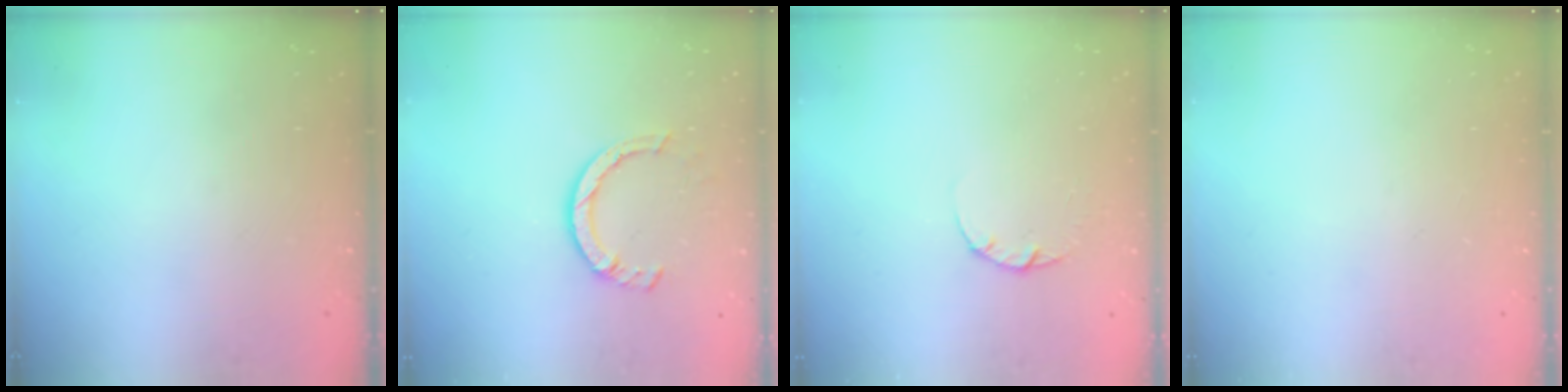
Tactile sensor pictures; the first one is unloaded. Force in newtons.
{"total": 6.7, "press": 6.7, "slide": 0.9}
{"total": 2.2, "press": 2.2, "slide": 0.3}
{"total": 0.0}